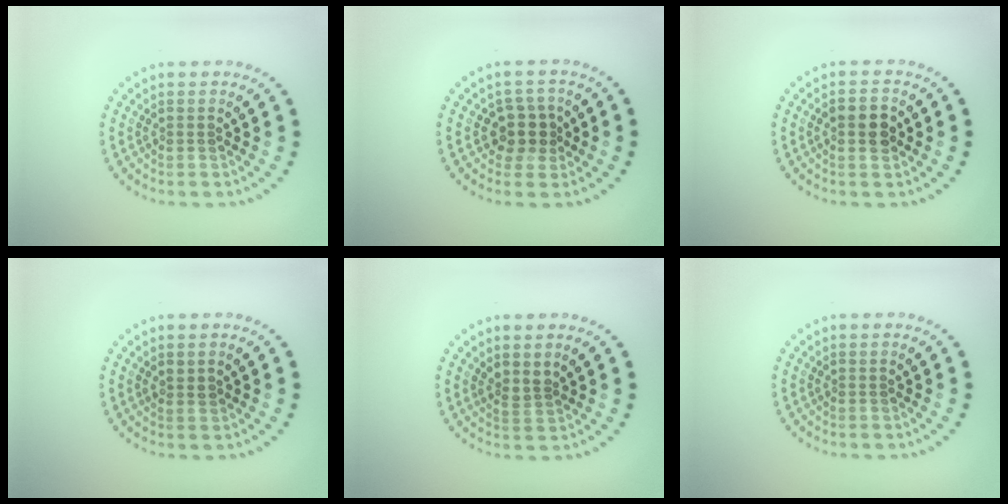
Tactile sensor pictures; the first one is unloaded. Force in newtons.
{"total": 2.6, "press": 2.3, "slide": 1.2}
{"total": 2.5, "press": 2.5, "slide": 0.2}
{"total": 0.9, "press": 0.9, "slide": 0.3}
{"total": 1.5, "press": 1.1, "slide": 0.9}
{"total": 0.0}